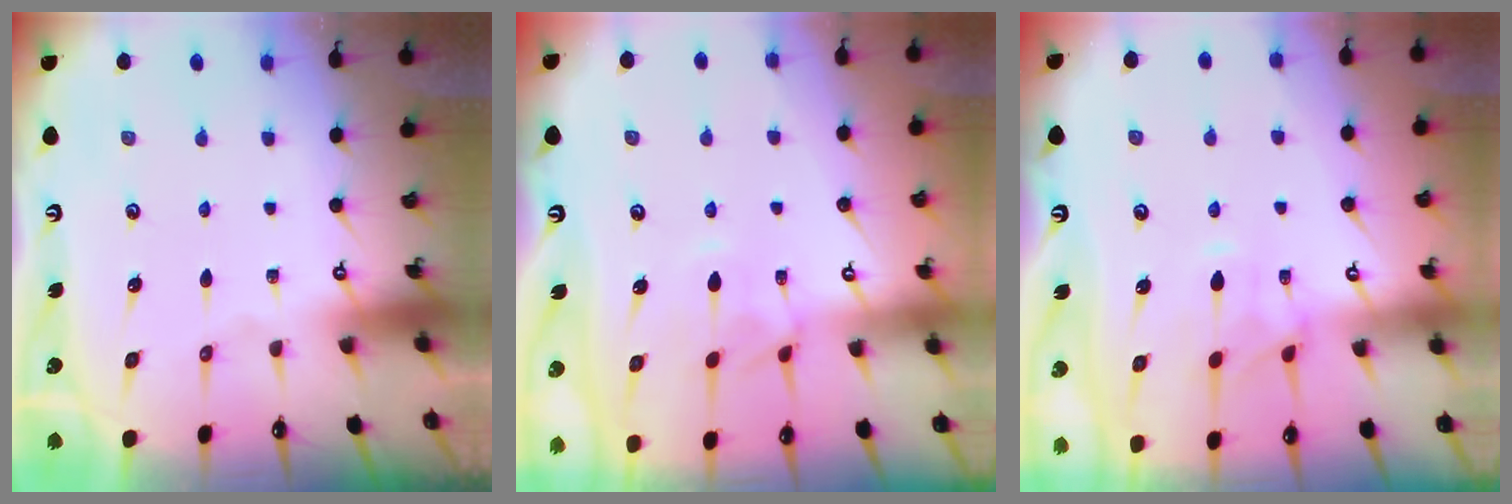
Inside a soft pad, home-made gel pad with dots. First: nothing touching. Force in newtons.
{"total": 1.2, "press": 0.9, "slide": 0.8}
{"total": 1.6, "press": 1.3, "slide": 1.0}